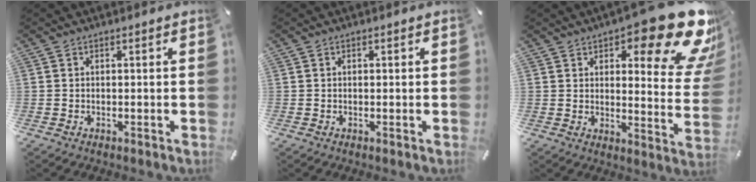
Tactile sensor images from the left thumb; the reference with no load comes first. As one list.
[{"total": 0.5, "force": [0.0, 0.4, 0.4], "torque": [-0.008, 0.002, 0.000]}, {"total": 21.0, "force": [12.8, 8.2, 14.4], "torque": [-0.181, -0.089, 0.211]}]